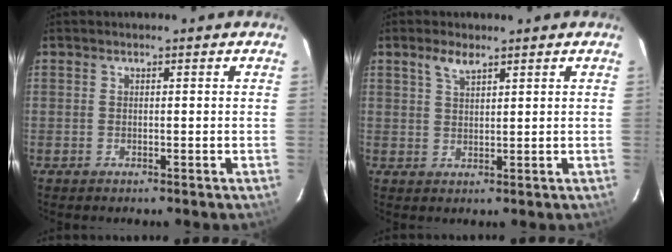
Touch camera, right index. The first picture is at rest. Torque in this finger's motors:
{"motor_torque": [0.00, 0.00, 0.08, 0.04]}